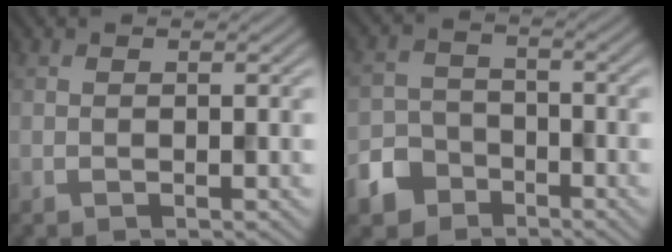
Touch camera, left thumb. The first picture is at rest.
{"total": 6.2, "force": [-4.1, 4.3, 1.9], "torque": [-0.046, -0.009, -0.088]}